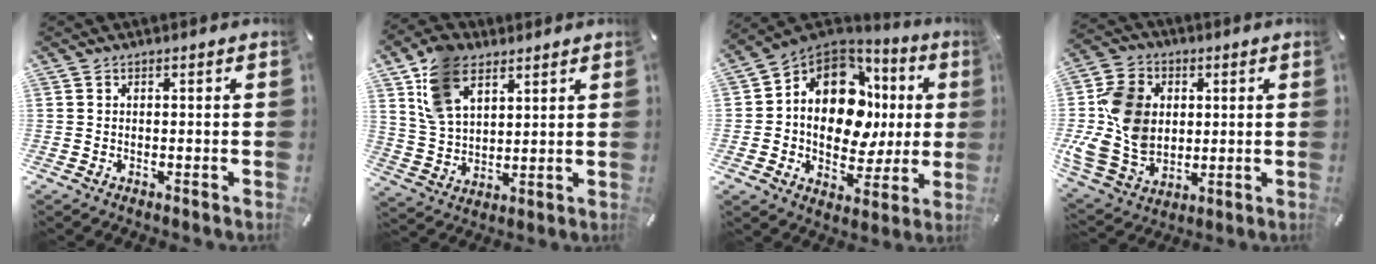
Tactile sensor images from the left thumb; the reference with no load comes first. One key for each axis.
{"total": 11.5, "fx": 6.3, "fy": 7.4, "fz": 6.2, "tx": -0.146, "ty": -0.008, "tz": 0.120}
{"total": 16.5, "fx": 2.2, "fy": 12.1, "fz": 11.0, "tx": -0.193, "ty": -0.016, "tz": 0.038}
{"total": 15.4, "fx": 1.4, "fy": 12.9, "fz": 8.3, "tx": -0.185, "ty": 0.007, "tz": 0.030}